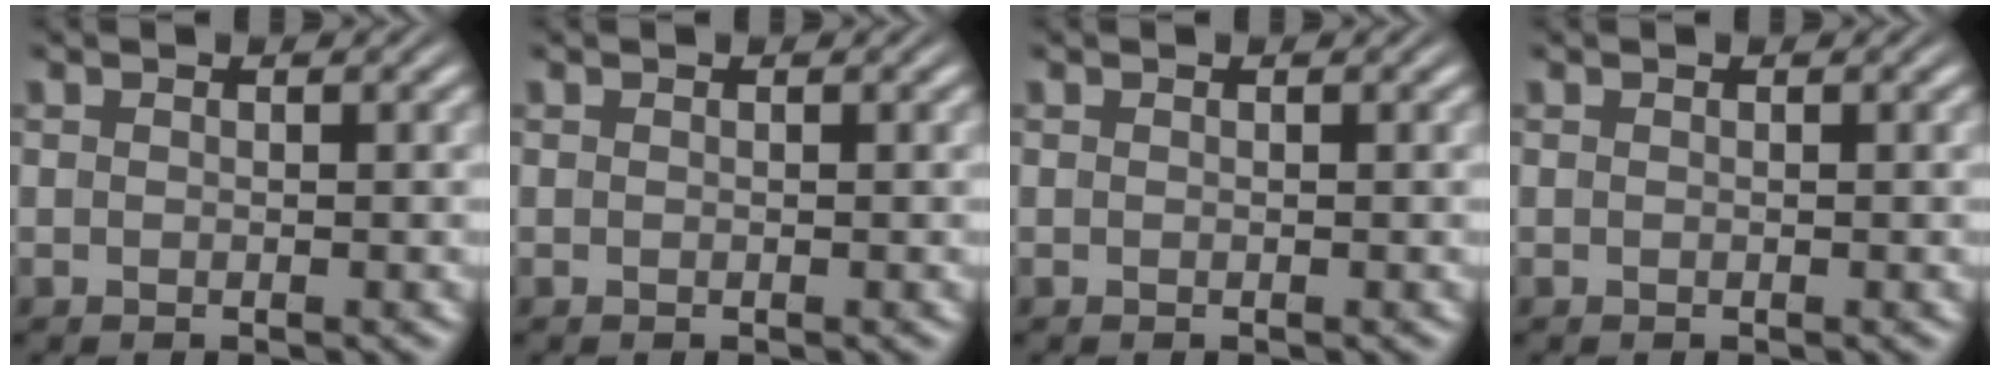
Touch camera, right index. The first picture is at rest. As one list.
[{"total": 0.0}, {"total": 0.0}, {"total": 0.0}]